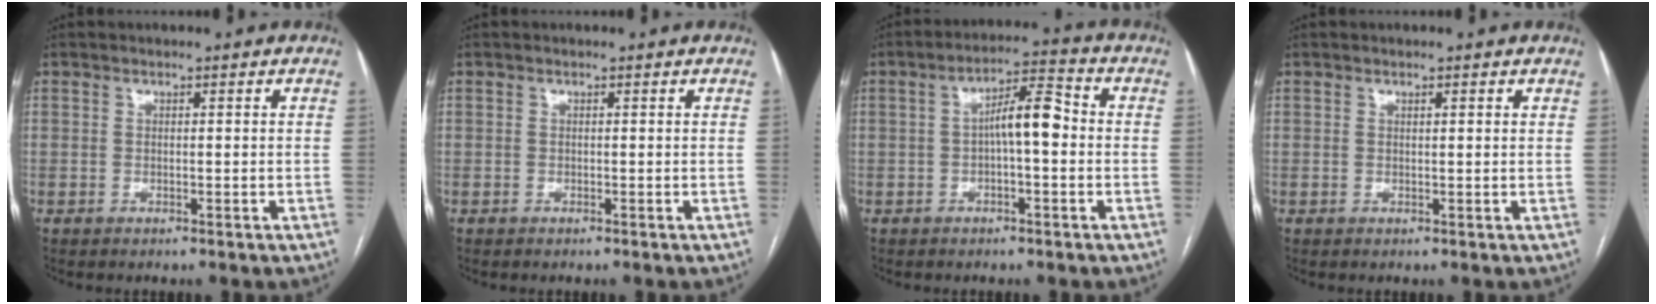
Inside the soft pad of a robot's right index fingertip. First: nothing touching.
{"total": 0.0}
{"total": 6.7, "force": [-0.3, 1.6, 6.5], "torque": [-0.110, 0.026, -0.005]}
{"total": 0.8, "force": [0.6, 0.1, 0.6], "torque": [-0.008, 0.005, 0.008]}